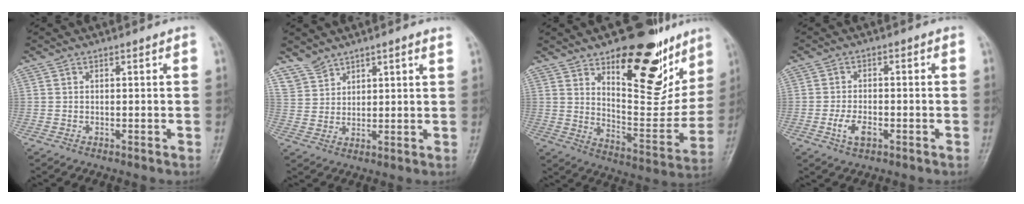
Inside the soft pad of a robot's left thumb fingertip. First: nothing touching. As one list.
[{"total": 4.2, "force": [3.9, 1.4, 0.5], "torque": [0.009, -0.019, 0.074]}, {"total": 24.5, "force": [14.3, 10.7, 16.8], "torque": [-0.173, -0.079, 0.214]}, {"total": 4.4, "force": [-1.8, 2.5, 3.2], "torque": [-0.060, 0.009, -0.034]}]